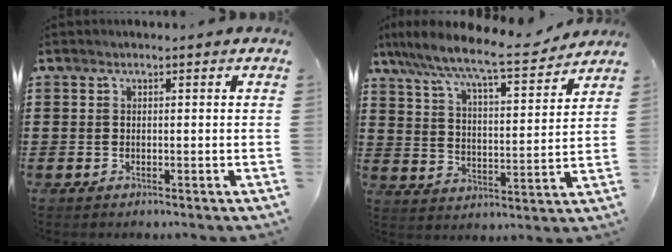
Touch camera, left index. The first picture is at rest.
{"total": 8.6, "force": [7.6, 0.2, 4.0], "torque": [-0.109, -0.045, 0.124]}